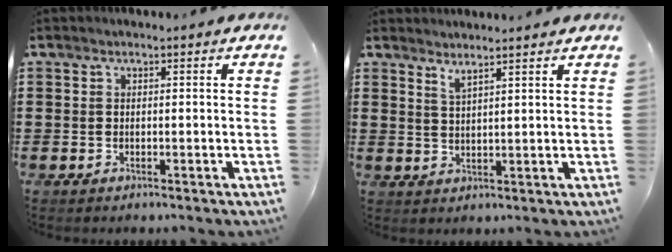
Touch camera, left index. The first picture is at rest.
{"total": 2.6, "force": [2.5, -0.1, 0.9], "torque": [-0.023, -0.005, 0.045]}